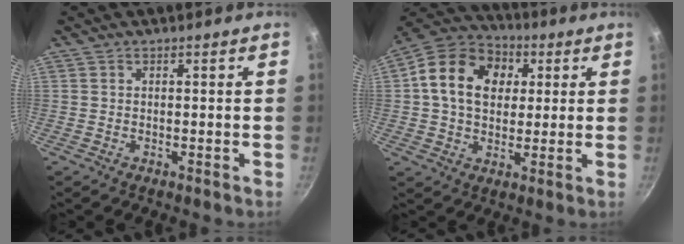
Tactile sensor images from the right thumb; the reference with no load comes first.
{"total": 16.1, "force": [3.5, 12.3, 9.8], "torque": [-0.153, 0.020, 0.043]}